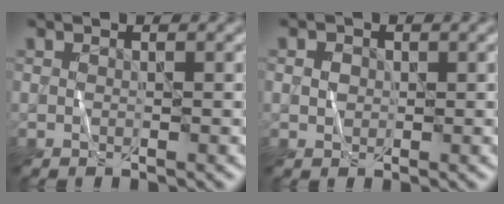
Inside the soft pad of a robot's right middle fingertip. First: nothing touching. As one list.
[{"total": 0.7, "force": [0.0, 0.7, 0.2], "torque": [-0.002, -0.001, 0.001]}]